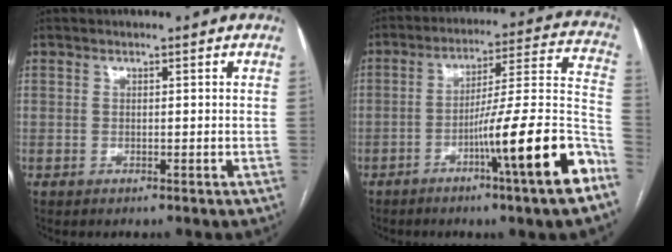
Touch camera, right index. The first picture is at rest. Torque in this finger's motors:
{"motor_torque": [2.03, -0.11, 1.05, 0.21]}